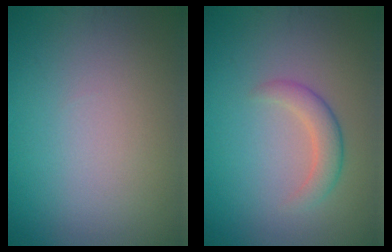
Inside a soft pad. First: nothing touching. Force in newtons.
{"total": 2.4, "press": 2.4, "slide": 0.2}